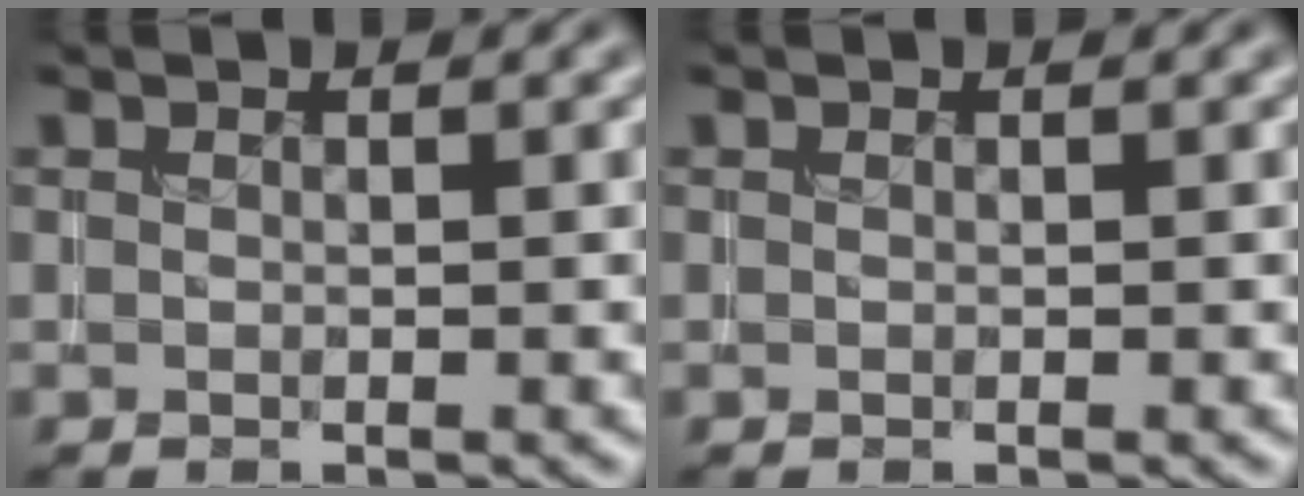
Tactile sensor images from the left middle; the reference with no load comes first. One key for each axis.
{"total": 0.0}